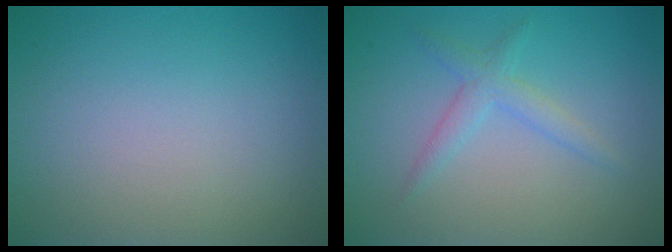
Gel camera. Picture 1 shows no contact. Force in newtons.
{"total": 2.0, "press": 2.0, "slide": 0.2}